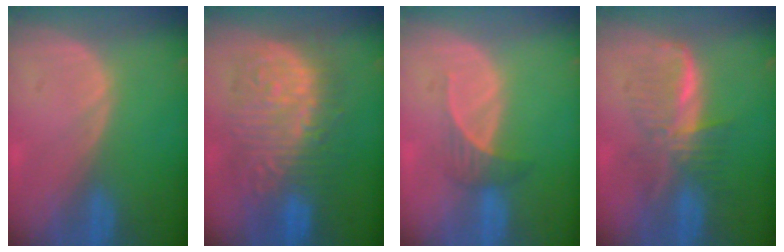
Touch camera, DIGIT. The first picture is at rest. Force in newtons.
{"total": 12.5, "press": 12.4, "slide": 1.1}
{"total": 2.8, "press": 2.7, "slide": 0.9}
{"total": 6.2, "press": 6.1, "slide": 0.6}